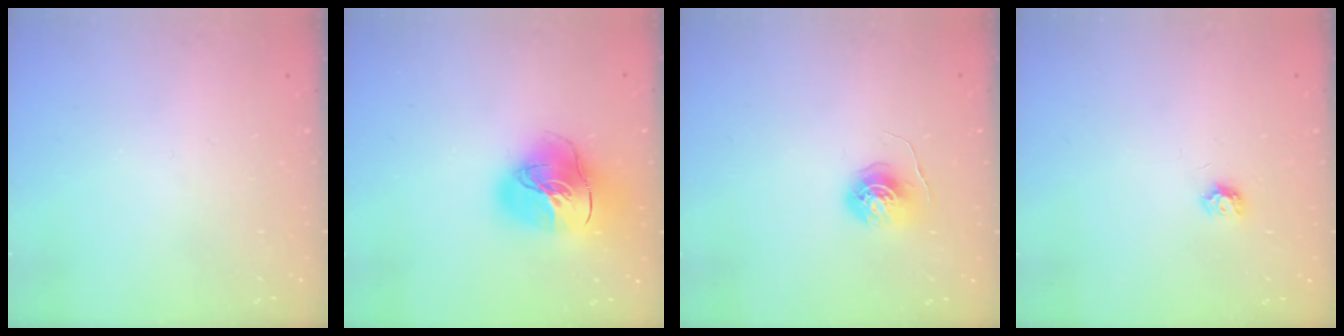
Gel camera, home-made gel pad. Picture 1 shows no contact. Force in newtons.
{"total": 20.8, "press": 20.6, "slide": 2.7}
{"total": 5.5, "press": 5.5, "slide": 0.3}
{"total": 5.3, "press": 5.2, "slide": 0.4}